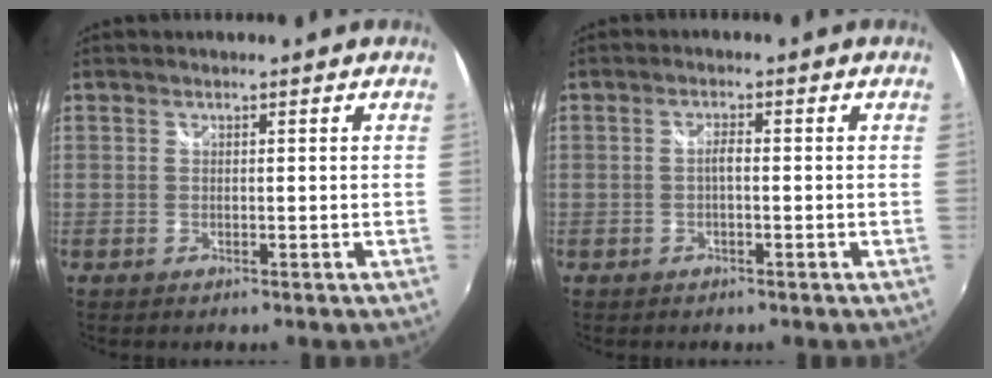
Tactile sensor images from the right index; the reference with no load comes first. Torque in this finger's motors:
{"motor_torque": [0.48, 0.29, 0.22, 0.04]}